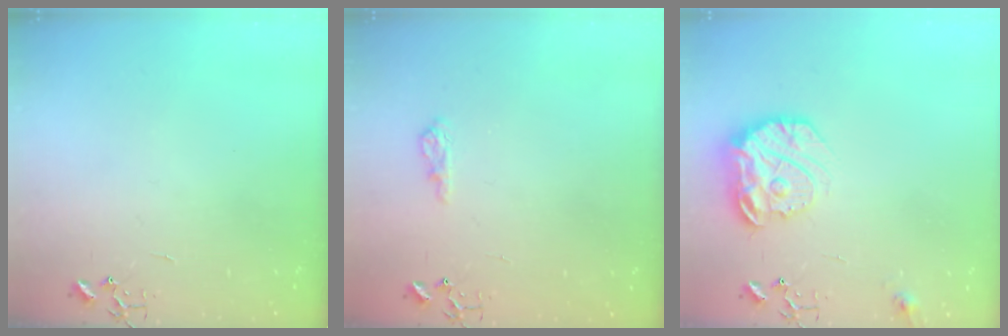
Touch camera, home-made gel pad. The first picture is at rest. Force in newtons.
{"total": 8.1, "press": 8.1, "slide": 1.0}
{"total": 17.2, "press": 17.1, "slide": 1.7}